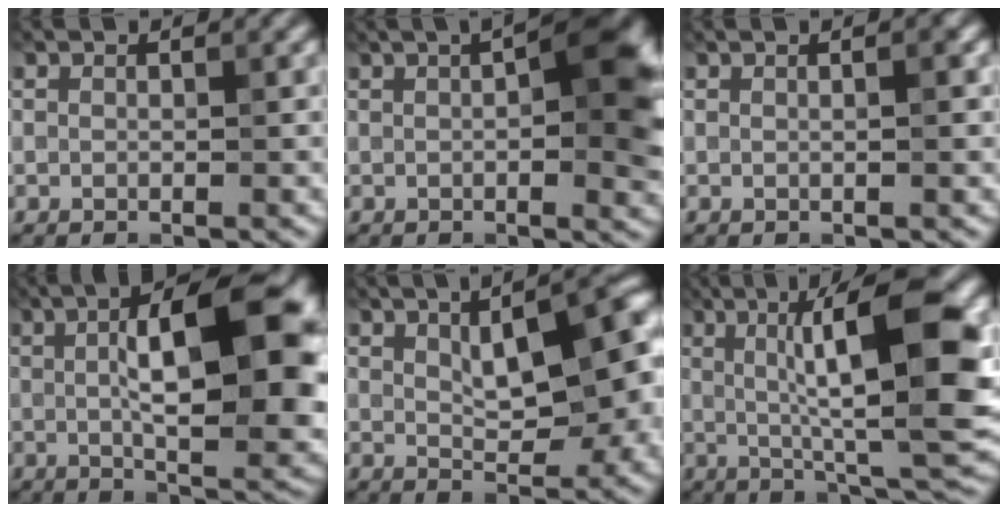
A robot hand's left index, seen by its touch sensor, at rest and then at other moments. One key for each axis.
{"total": 8.0, "fx": 1.3, "fy": 2.6, "fz": 7.5, "tx": -0.102, "ty": 0.015, "tz": 0.015}
{"total": 1.0, "fx": 0.2, "fy": 0.0, "fz": 1.0, "tx": -0.020, "ty": 0.003, "tz": 0.004}
{"total": 12.9, "fx": 1.9, "fy": 3.9, "fz": 12.2, "tx": -0.169, "ty": 0.015, "tz": 0.027}
{"total": 8.8, "fx": 1.5, "fy": 3.4, "fz": 7.9, "tx": -0.119, "ty": 0.013, "tz": 0.025}
{"total": 12.7, "fx": 2.1, "fy": 1.9, "fz": 12.4, "tx": -0.172, "ty": 0.017, "tz": 0.031}